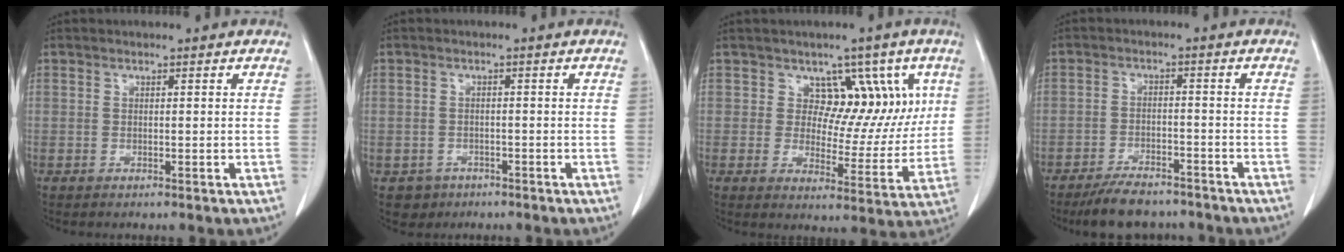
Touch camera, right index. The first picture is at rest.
{"total": 3.1, "force": [-1.6, 2.7, -0.1], "torque": [0.005, 0.012, -0.022]}
{"total": 8.6, "force": [3.7, 6.1, 4.7], "torque": [-0.032, 0.014, 0.054]}
{"total": 8.2, "force": [-7.1, 2.7, 3.1], "torque": [-0.048, -0.008, -0.114]}